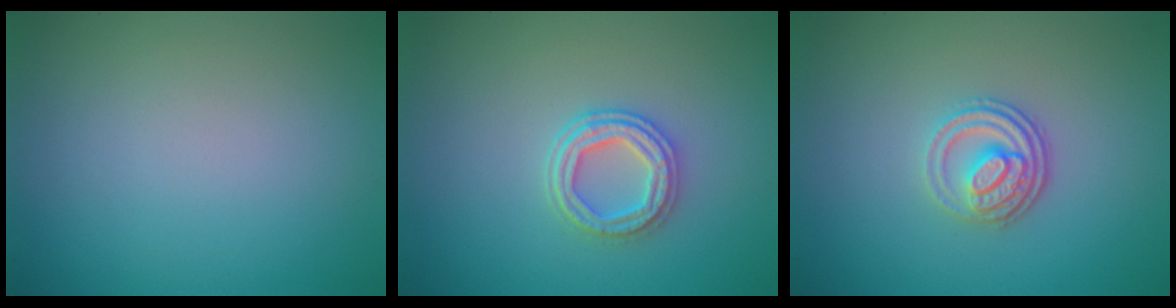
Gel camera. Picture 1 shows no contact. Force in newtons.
{"total": 3.1, "press": 2.8, "slide": 1.3}
{"total": 3.3, "press": 2.7, "slide": 2.0}